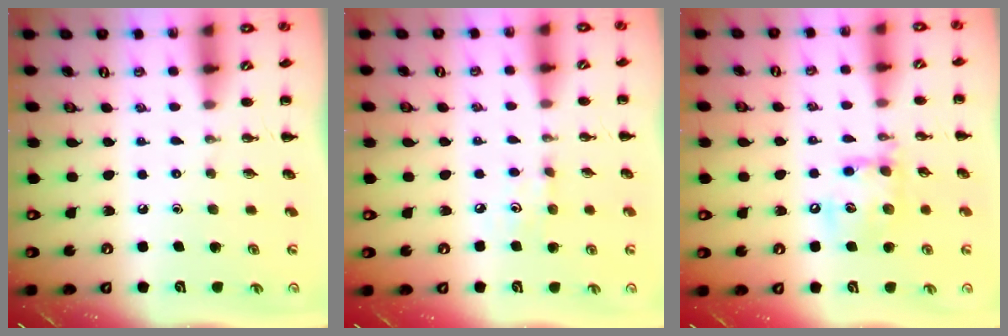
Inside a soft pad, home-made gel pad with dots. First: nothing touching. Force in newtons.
{"total": 4.3, "press": 4.0, "slide": 1.4}
{"total": 13.0, "press": 12.8, "slide": 2.0}